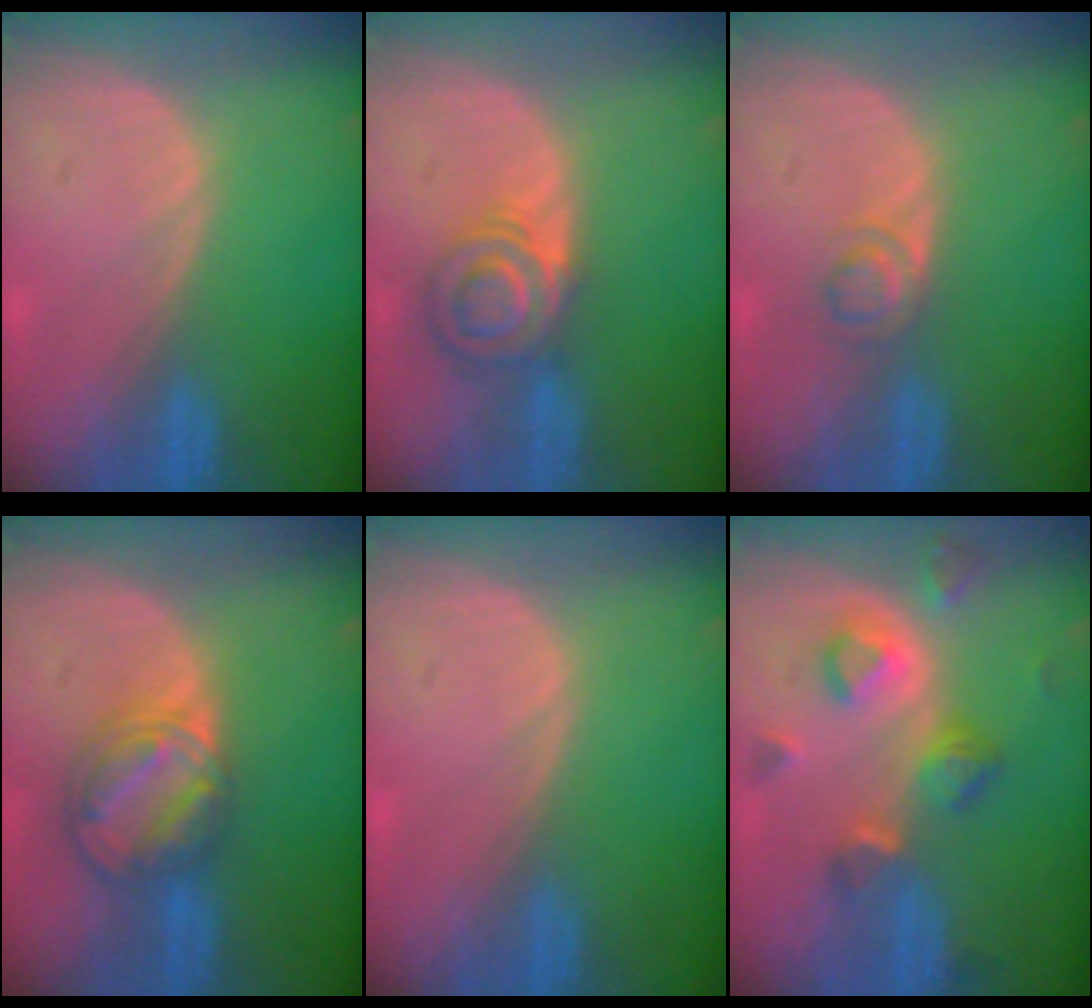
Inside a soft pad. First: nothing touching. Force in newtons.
{"total": 5.9, "press": 5.8, "slide": 0.8}
{"total": 2.7, "press": 2.7, "slide": 0.2}
{"total": 8.1, "press": 7.0, "slide": 4.1}
{"total": 0.0}
{"total": 7.7, "press": 7.1, "slide": 3.0}